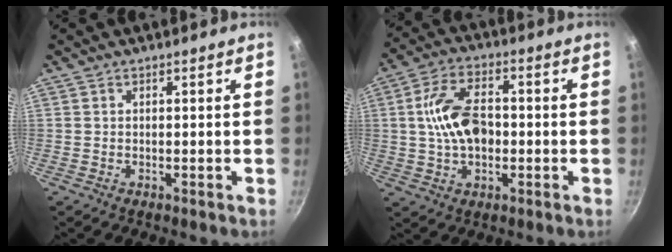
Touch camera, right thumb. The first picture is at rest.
{"total": 11.5, "force": [-0.1, 6.9, 9.1], "torque": [-0.153, 0.024, -0.010]}